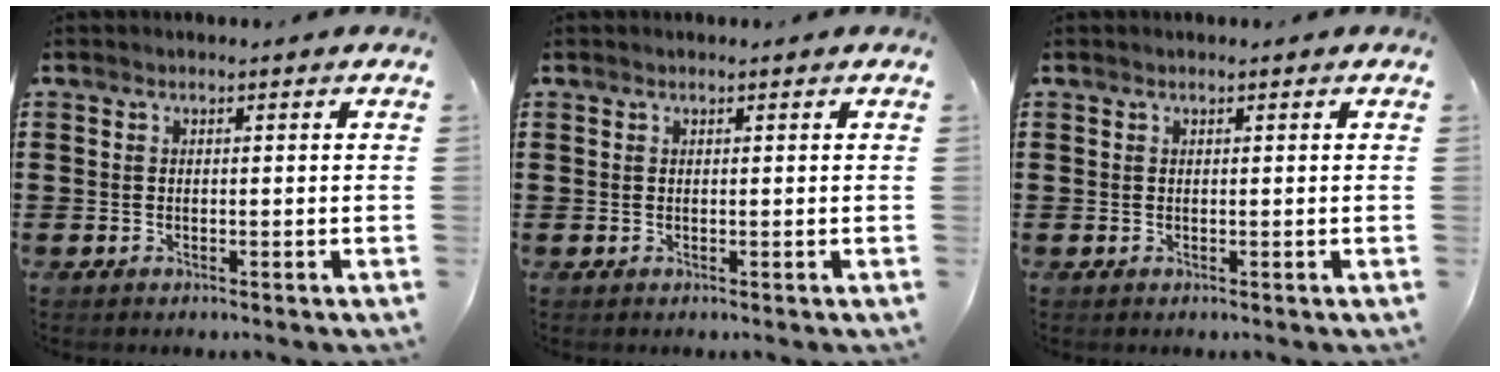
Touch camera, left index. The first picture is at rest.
{"total": 0.0}
{"total": 0.0}